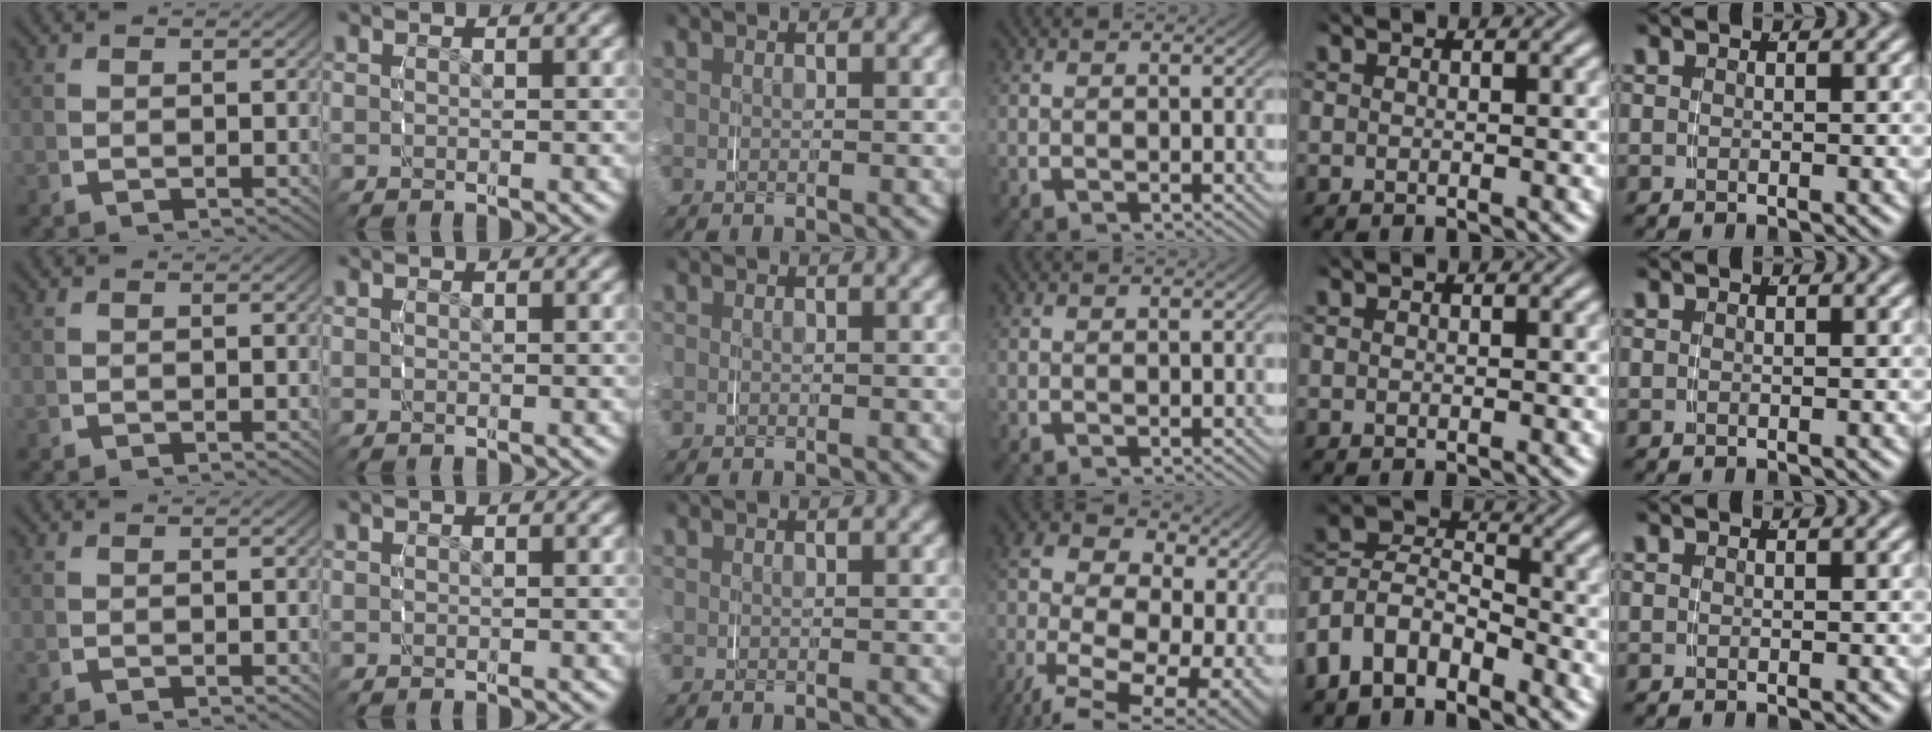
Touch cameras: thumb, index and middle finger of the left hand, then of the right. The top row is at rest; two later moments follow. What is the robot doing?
{"motion": "grasp_and_lifting", "object": "jacket"}